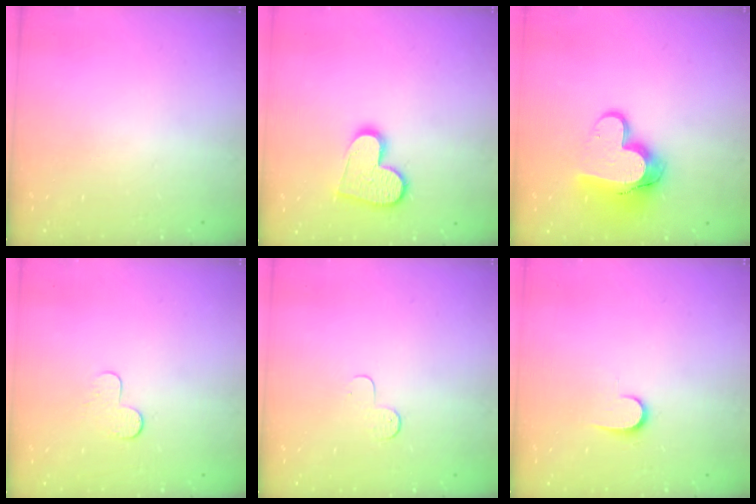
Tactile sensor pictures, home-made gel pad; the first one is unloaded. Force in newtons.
{"total": 12.7, "press": 12.6, "slide": 1.0}
{"total": 13.7, "press": 13.7, "slide": 1.3}
{"total": 5.0, "press": 5.0, "slide": 0.5}
{"total": 5.0, "press": 4.9, "slide": 0.5}
{"total": 6.7, "press": 6.6, "slide": 0.7}